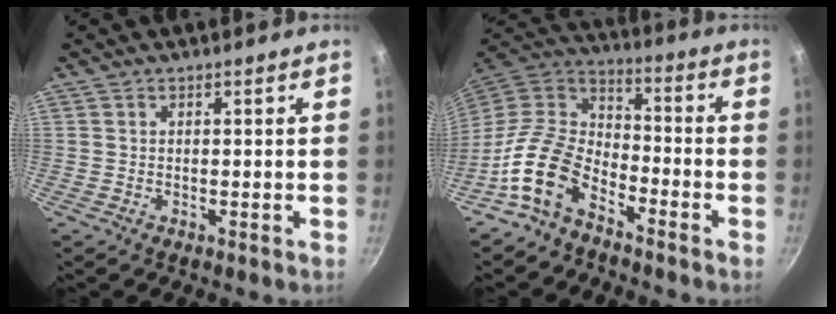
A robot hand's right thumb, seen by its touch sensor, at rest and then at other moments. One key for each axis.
{"total": 13.4, "fx": -8.0, "fy": 7.9, "fz": 7.4, "tx": -0.120, "ty": 0.070, "tz": -0.181}